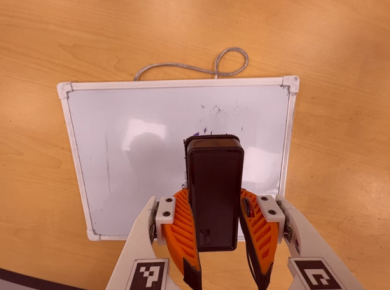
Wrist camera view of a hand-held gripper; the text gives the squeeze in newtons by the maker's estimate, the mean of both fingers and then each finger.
{"total": 9.9, "left": 8.6, "right": 11.1}